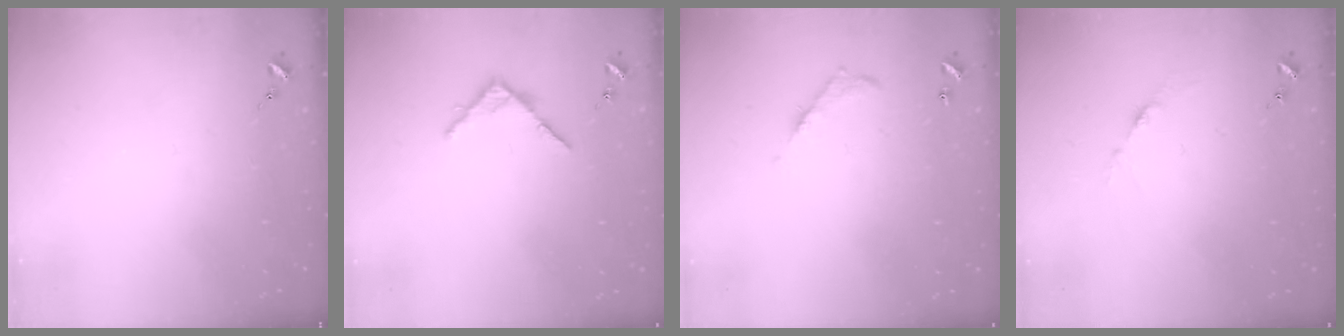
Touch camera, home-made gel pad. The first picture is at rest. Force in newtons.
{"total": 4.9, "press": 4.9, "slide": 0.5}
{"total": 5.3, "press": 5.3, "slide": 0.4}
{"total": 3.8, "press": 3.8, "slide": 0.5}